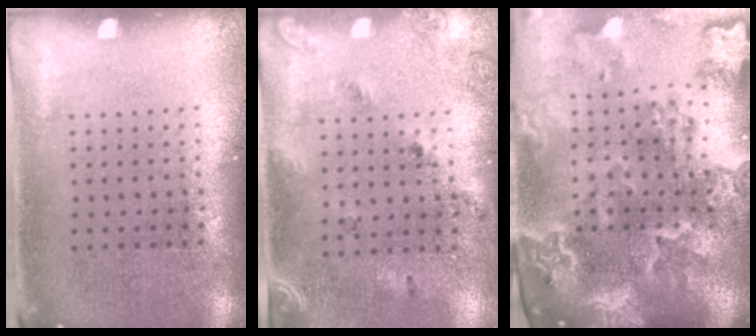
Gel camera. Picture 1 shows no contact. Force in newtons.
{"total": 1.5, "press": 1.0, "slide": 1.1}
{"total": 4.6, "press": 3.8, "slide": 2.6}